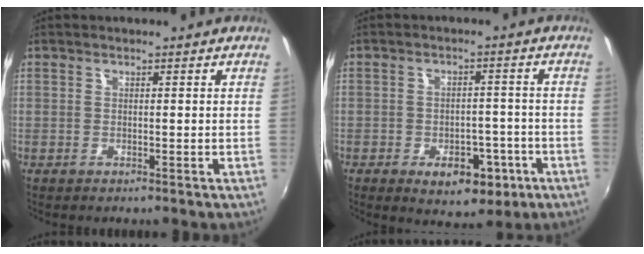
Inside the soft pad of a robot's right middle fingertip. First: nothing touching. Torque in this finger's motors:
{"motor_torque": [0.94, -1.20, 0.15, 0.04]}